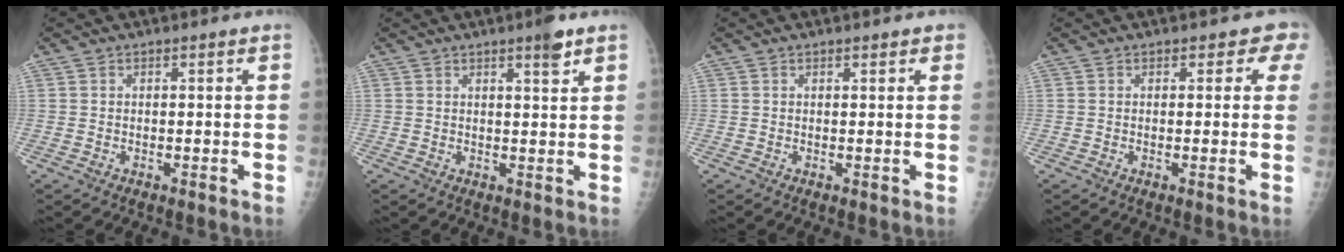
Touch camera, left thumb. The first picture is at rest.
{"total": 3.4, "force": [2.3, 0.5, 2.4], "torque": [-0.032, -0.013, 0.032]}
{"total": 1.6, "force": [1.2, 0.6, 0.9], "torque": [-0.003, -0.001, 0.011]}
{"total": 2.6, "force": [1.5, 1.8, 1.0], "torque": [0.020, -0.004, 0.003]}